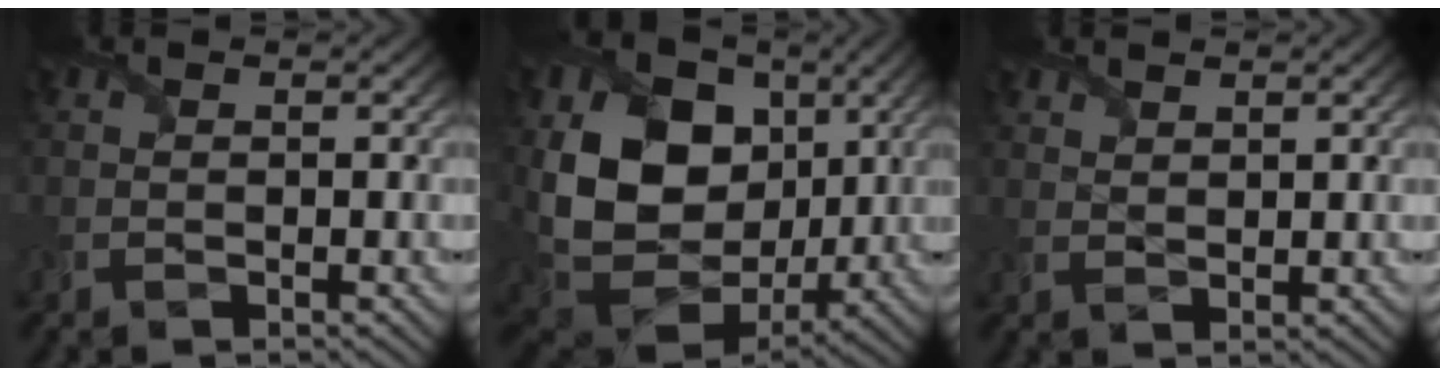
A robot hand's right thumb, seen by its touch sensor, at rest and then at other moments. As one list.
[{"total": 17.3, "force": [2.7, 13.3, 10.7], "torque": [-0.235, -0.008, 0.059]}, {"total": 2.0, "force": [1.9, 0.6, 0.4], "torque": [-0.011, 0.002, 0.044]}]